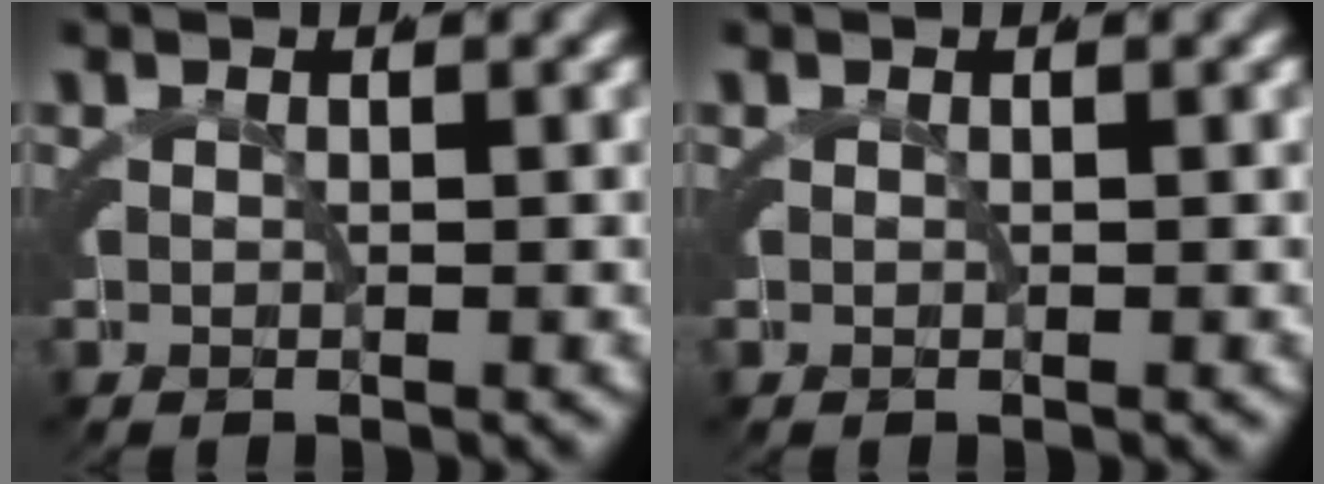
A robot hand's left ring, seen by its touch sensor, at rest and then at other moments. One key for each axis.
{"total": 0.0}